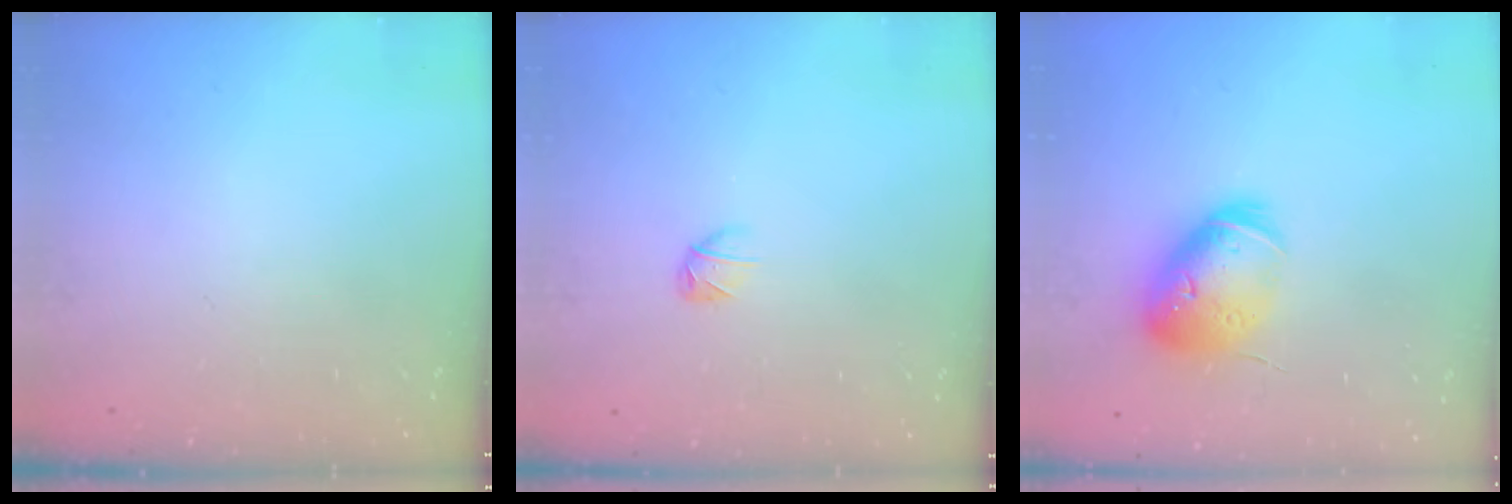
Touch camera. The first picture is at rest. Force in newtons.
{"total": 2.8, "press": 2.7, "slide": 0.5}
{"total": 17.1, "press": 16.9, "slide": 2.4}